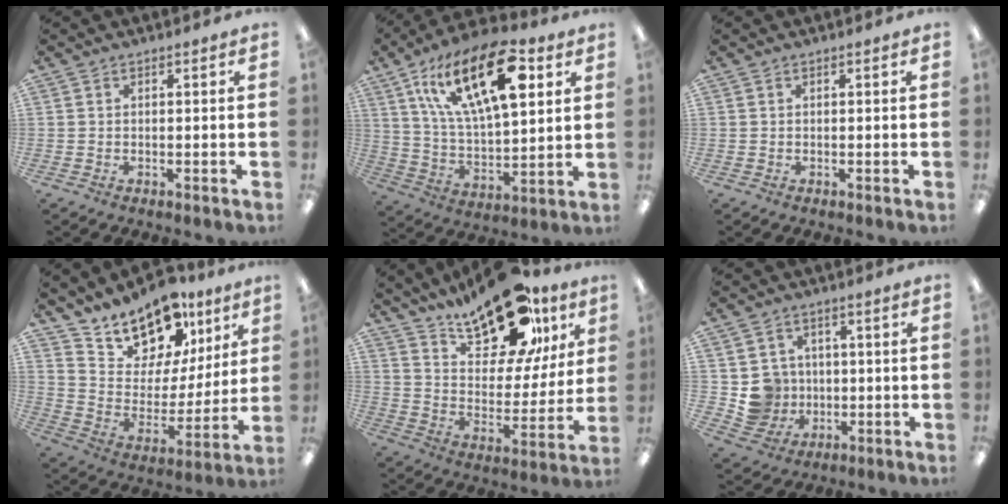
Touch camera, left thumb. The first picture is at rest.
{"total": 24.0, "force": [11.4, 10.5, 18.3], "torque": [-0.315, -0.047, 0.186]}
{"total": 0.0}
{"total": 14.8, "force": [13.1, 6.6, 2.0], "torque": [-0.057, -0.123, 0.242]}
{"total": 22.6, "force": [16.4, 9.8, 12.1], "torque": [-0.187, -0.098, 0.282]}
{"total": 7.6, "force": [0.2, 7.5, 1.0], "torque": [-0.035, 0.004, 0.018]}